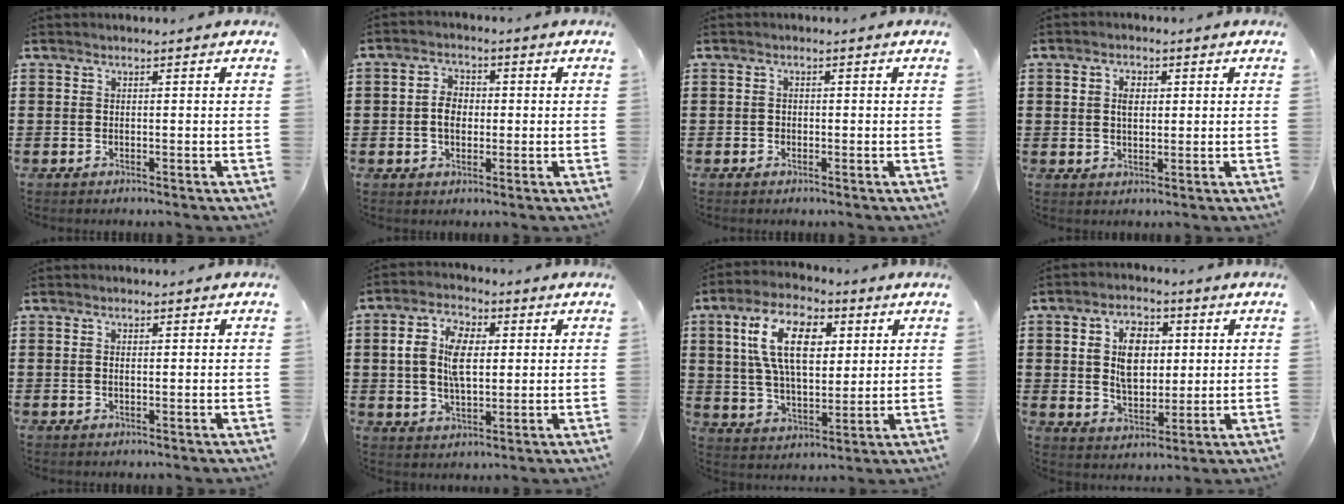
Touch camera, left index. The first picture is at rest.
{"total": 3.8, "force": [-0.2, 2.7, 2.7], "torque": [-0.057, 0.009, -0.007]}
{"total": 0.7, "force": [-0.5, 0.6, 0.0], "torque": [-0.003, 0.003, -0.011]}
{"total": 2.8, "force": [0.8, 1.9, 1.9], "torque": [-0.034, 0.009, 0.011]}
{"total": 0.9, "force": [0.1, 0.5, 0.8], "torque": [-0.018, 0.002, 0.001]}
{"total": 8.5, "force": [1.4, 4.8, 6.8], "torque": [-0.146, 0.011, 0.019]}
{"total": 12.6, "force": [4.7, 6.5, 9.7], "torque": [-0.203, 0.016, 0.083]}
{"total": 8.0, "force": [1.9, 5.1, 5.8], "torque": [-0.111, 0.014, 0.029]}